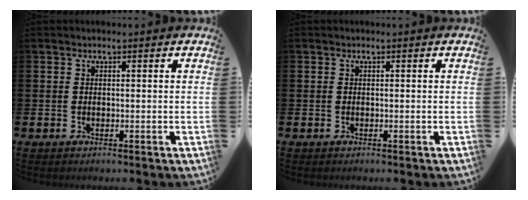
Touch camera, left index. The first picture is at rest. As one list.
[{"total": 0.0}]